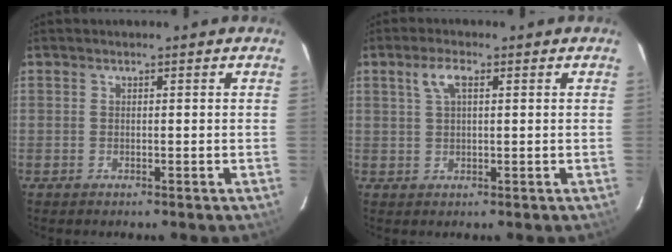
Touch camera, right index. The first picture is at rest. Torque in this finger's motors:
{"motor_torque": [0.22, -0.13, 0.20, 0.05]}